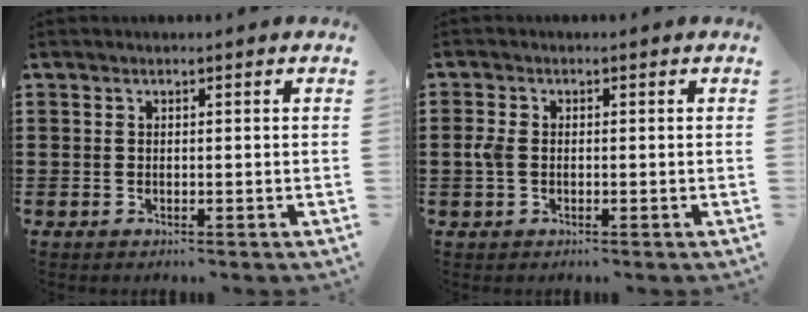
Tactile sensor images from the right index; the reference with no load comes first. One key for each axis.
{"total": 2.3, "fx": -0.2, "fy": 1.5, "fz": 1.7, "tx": -0.052, "ty": 0.000, "tz": -0.009}